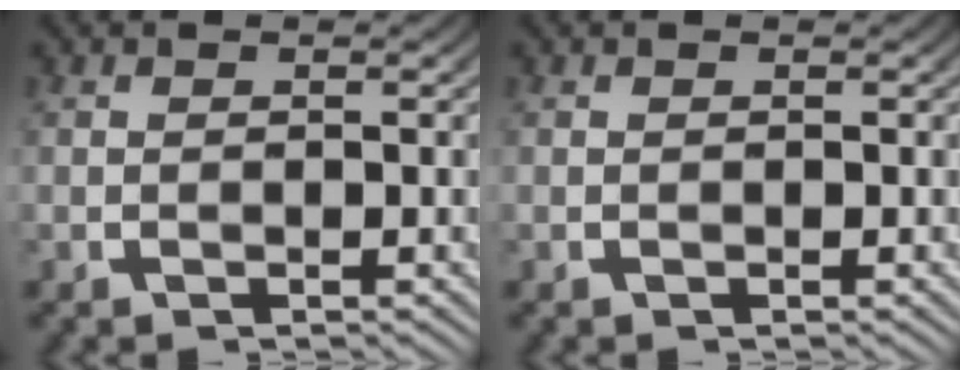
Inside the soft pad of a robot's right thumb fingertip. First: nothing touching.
{"total": 0.0}